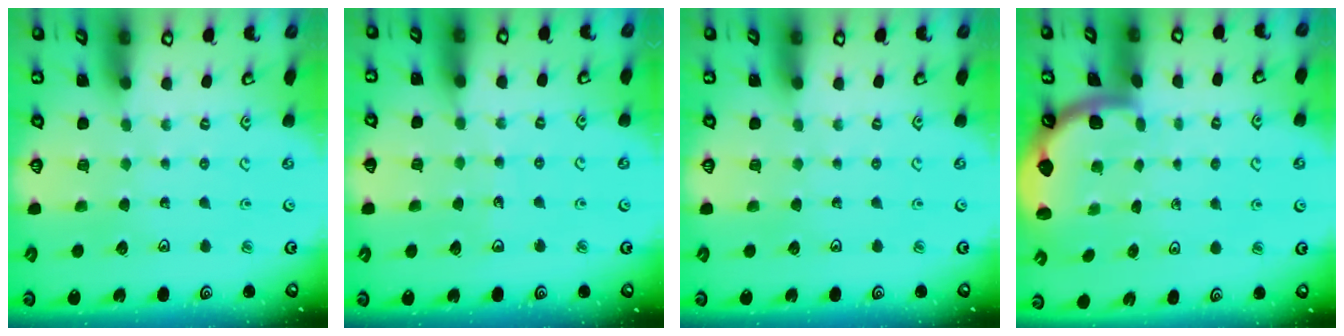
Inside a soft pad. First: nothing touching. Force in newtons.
{"total": 2.5, "press": 2.5, "slide": 0.2}
{"total": 0.0}
{"total": 1.6, "press": 1.6, "slide": 0.1}